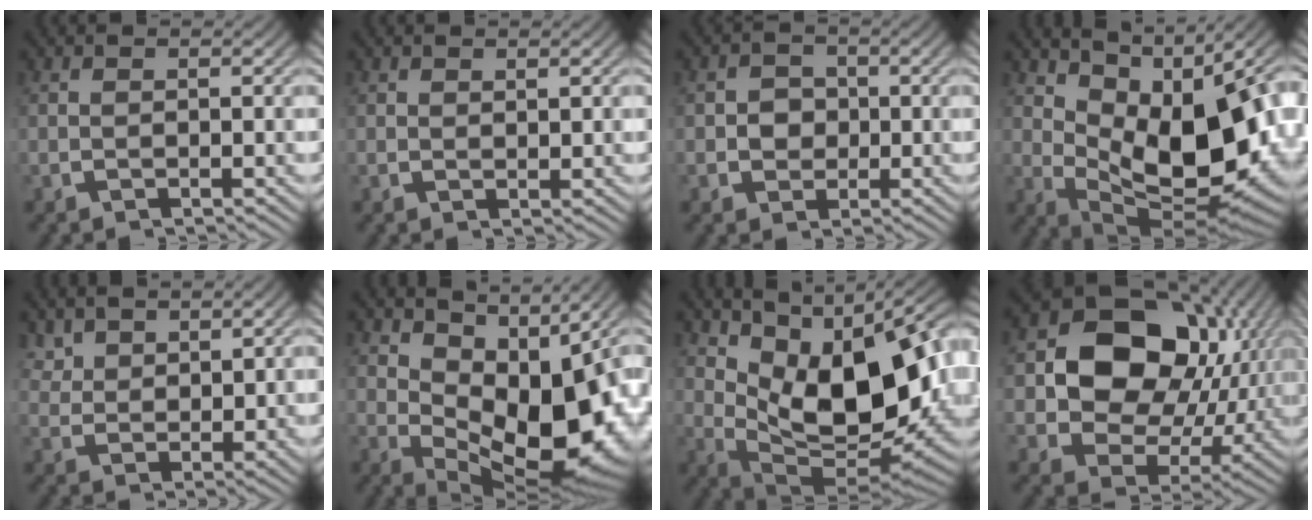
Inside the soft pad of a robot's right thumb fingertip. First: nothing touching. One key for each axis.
{"total": 0.8, "fx": 0.7, "fy": 0.2, "fz": 0.2, "tx": 0.003, "ty": -0.001, "tz": 0.015}
{"total": 3.2, "fx": -0.1, "fy": 2.8, "fz": 1.4, "tx": -0.022, "ty": -0.010, "tz": 0.002}
{"total": 17.3, "fx": 0.7, "fy": 10.1, "fz": 14.0, "tx": -0.247, "ty": -0.056, "tz": 0.047}
{"total": 3.2, "fx": 2.5, "fy": 1.6, "fz": 1.4, "tx": -0.025, "ty": -0.005, "tz": 0.056}
{"total": 15.5, "fx": 0.0, "fy": 9.1, "fz": 12.5, "tx": -0.196, "ty": -0.039, "tz": 0.027}
{"total": 18.3, "fx": 1.3, "fy": 11.1, "fz": 14.5, "tx": -0.244, "ty": -0.045, "tz": 0.047}
{"total": 18.1, "fx": 1.8, "fy": 13.6, "fz": 11.8, "tx": -0.237, "ty": -0.036, "tz": 0.034}